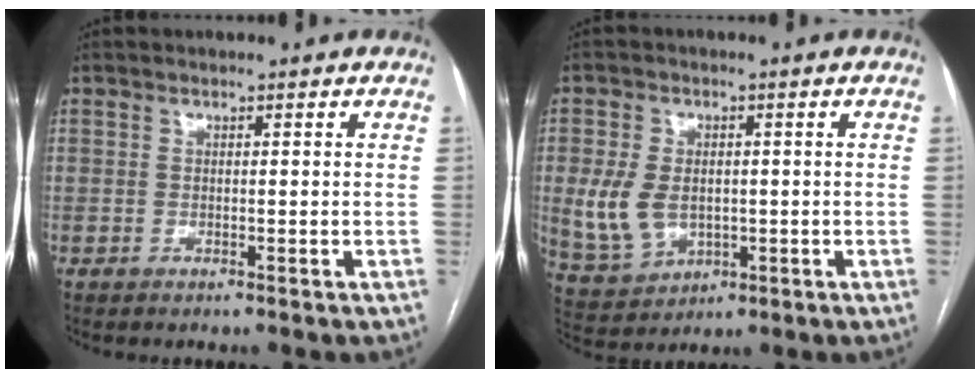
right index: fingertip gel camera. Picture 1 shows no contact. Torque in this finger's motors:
{"motor_torque": [0.31, -0.09, 0.28, 0.10]}